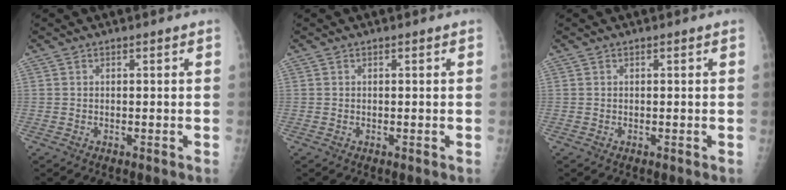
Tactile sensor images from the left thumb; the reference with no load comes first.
{"total": 0.0}
{"total": 0.0}